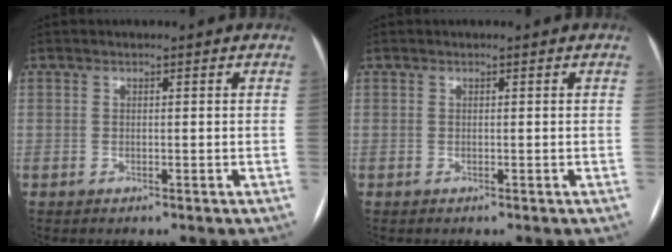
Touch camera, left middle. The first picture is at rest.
{"total": 0.0}